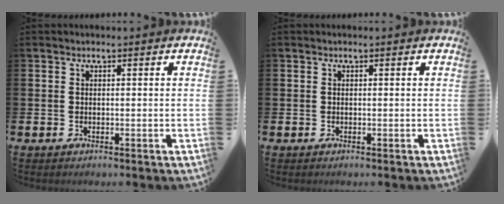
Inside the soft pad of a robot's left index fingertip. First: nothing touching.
{"total": 0.0}